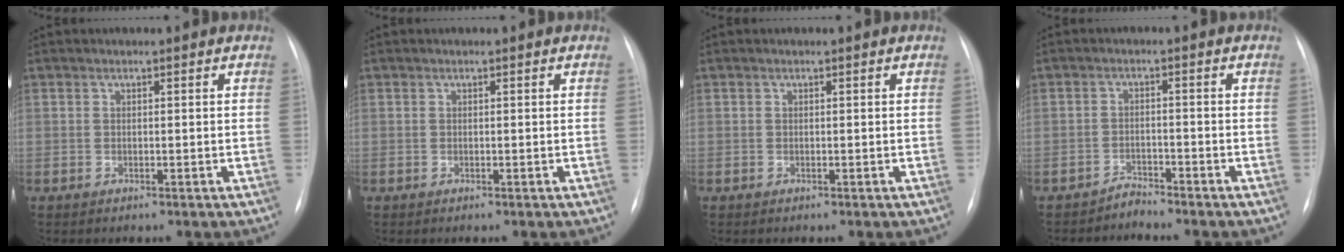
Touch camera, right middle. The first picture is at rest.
{"total": 0.0}
{"total": 0.0}
{"total": 1.9, "force": [-1.8, -0.2, -0.6], "torque": [0.017, -0.009, -0.032]}